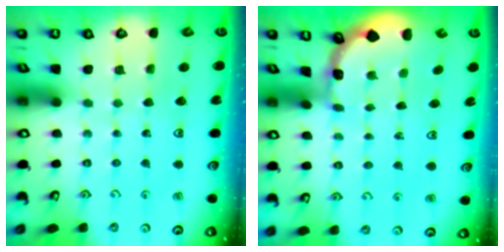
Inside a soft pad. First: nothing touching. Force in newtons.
{"total": 1.1, "press": 1.1, "slide": 0.2}